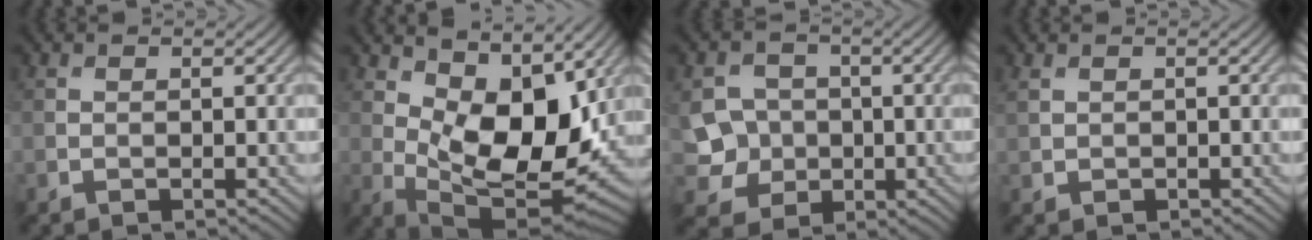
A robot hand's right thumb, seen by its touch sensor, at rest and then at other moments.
{"total": 12.5, "force": [3.8, 5.9, 10.4], "torque": [-0.189, -0.013, 0.075]}
{"total": 6.0, "force": [-0.7, 5.5, 2.3], "torque": [-0.060, -0.011, -0.029]}
{"total": 1.1, "force": [0.6, 0.8, 0.5], "torque": [-0.017, 0.000, 0.015]}